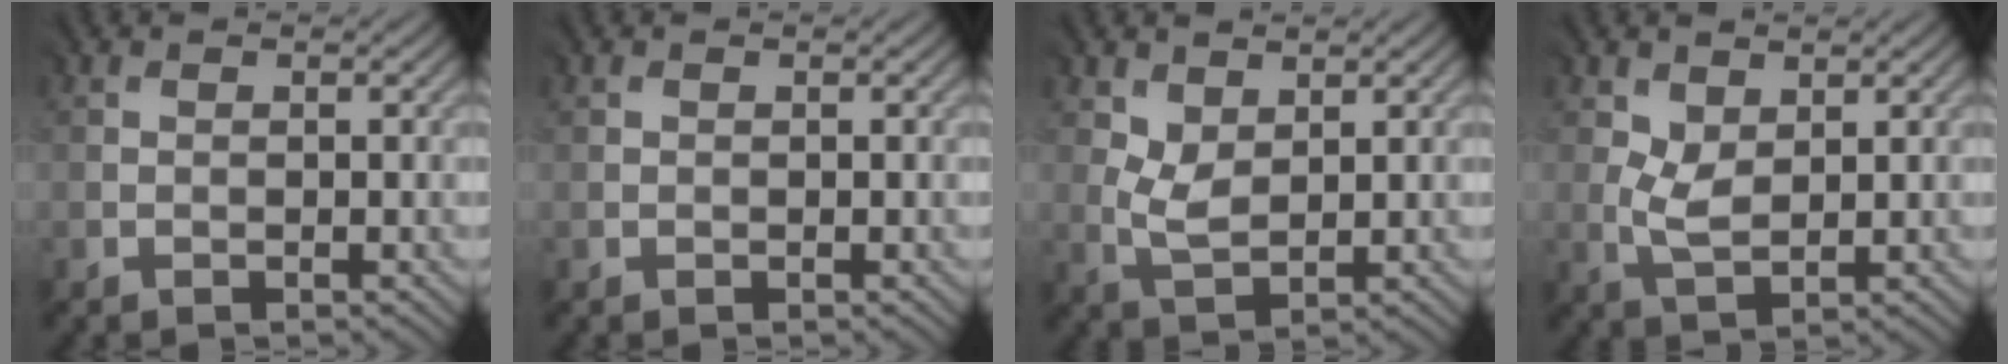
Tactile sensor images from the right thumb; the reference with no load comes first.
{"total": 0.0}
{"total": 3.3, "force": [1.6, 2.0, 2.0], "torque": [-0.054, -0.004, 0.038]}
{"total": 3.0, "force": [1.3, 1.9, 1.9], "torque": [-0.051, -0.003, 0.031]}